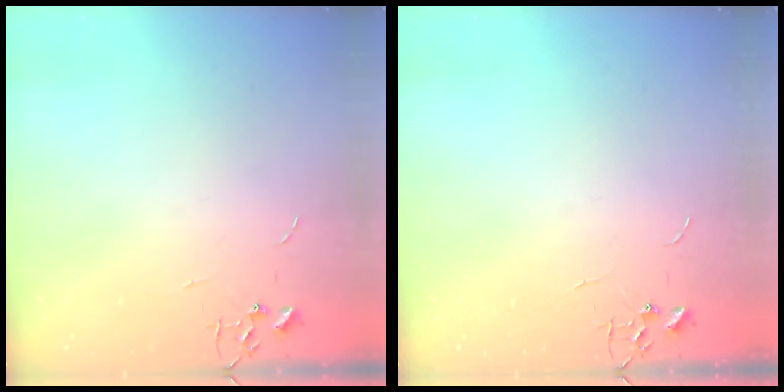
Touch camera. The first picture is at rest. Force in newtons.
{"total": 0.0}